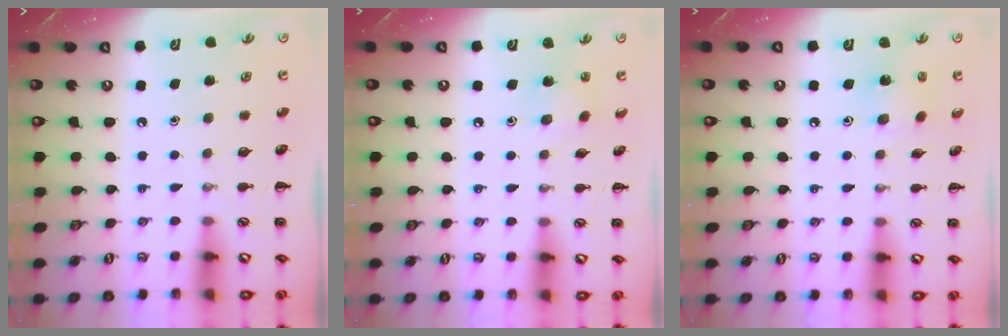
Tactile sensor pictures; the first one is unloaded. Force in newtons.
{"total": 3.1, "press": 3.0, "slide": 0.7}
{"total": 3.9, "press": 3.8, "slide": 1.1}